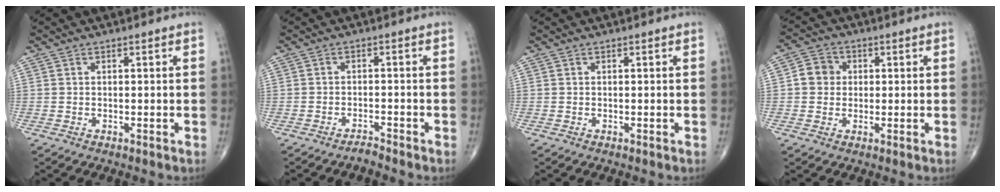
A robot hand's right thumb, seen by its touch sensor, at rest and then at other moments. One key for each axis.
{"total": 1.7, "fx": -1.7, "fy": 0.1, "fz": 0.2, "tx": -0.007, "ty": 0.007, "tz": -0.030}
{"total": 0.0}
{"total": 4.8, "fx": 0.4, "fy": 4.4, "fz": 1.8, "tx": -0.014, "ty": 0.009, "tz": -0.002}